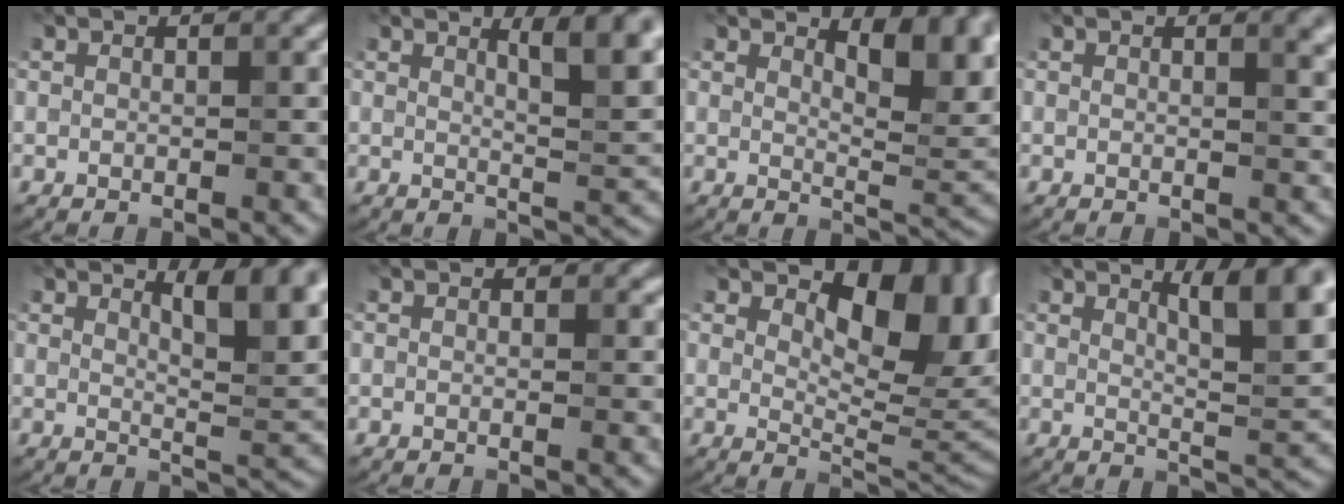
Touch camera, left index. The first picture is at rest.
{"total": 5.8, "force": [3.1, 1.4, 4.8], "torque": [-0.055, 0.004, 0.048]}
{"total": 6.5, "force": [3.0, 2.3, 5.3], "torque": [-0.070, -0.005, 0.050]}
{"total": 2.0, "force": [1.1, 0.5, 1.6], "torque": [-0.019, -0.001, 0.018]}
{"total": 6.5, "force": [3.3, 1.7, 5.3], "torque": [-0.065, 0.000, 0.054]}
{"total": 0.6, "force": [0.5, 0.3, 0.2], "torque": [-0.004, 0.000, 0.006]}
{"total": 8.7, "force": [3.0, 4.4, 6.8], "torque": [-0.094, -0.011, 0.048]}
{"total": 7.2, "force": [3.8, 1.5, 5.9], "torque": [-0.074, 0.003, 0.064]}